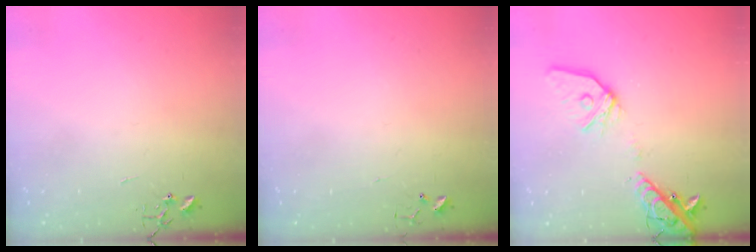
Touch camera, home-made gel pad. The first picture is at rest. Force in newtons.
{"total": 3.8, "press": 3.8, "slide": 0.3}
{"total": 15.2, "press": 14.9, "slide": 3.0}